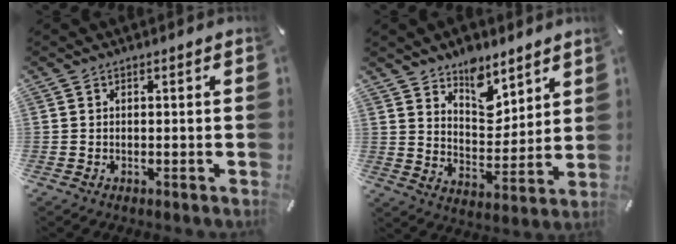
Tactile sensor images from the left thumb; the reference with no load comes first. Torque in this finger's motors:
{"motor_torque": [0.56, -0.37, 0.09, -0.13, -0.01]}